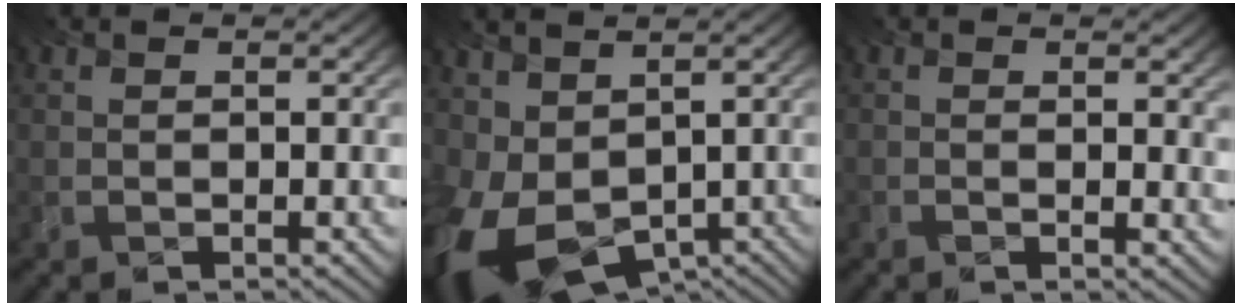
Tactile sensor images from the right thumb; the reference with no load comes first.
{"total": 12.1, "force": [-2.8, 8.3, 8.3], "torque": [-0.231, -0.041, -0.012]}
{"total": 2.0, "force": [1.2, 0.6, 1.6], "torque": [-0.021, -0.001, 0.017]}